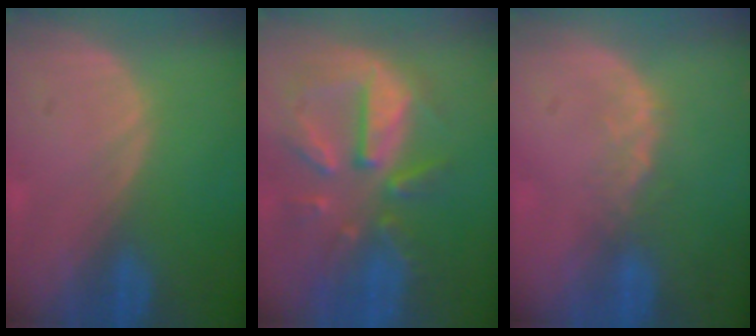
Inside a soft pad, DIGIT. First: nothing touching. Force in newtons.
{"total": 10.7, "press": 9.5, "slide": 5.0}
{"total": 2.6, "press": 2.1, "slide": 1.5}